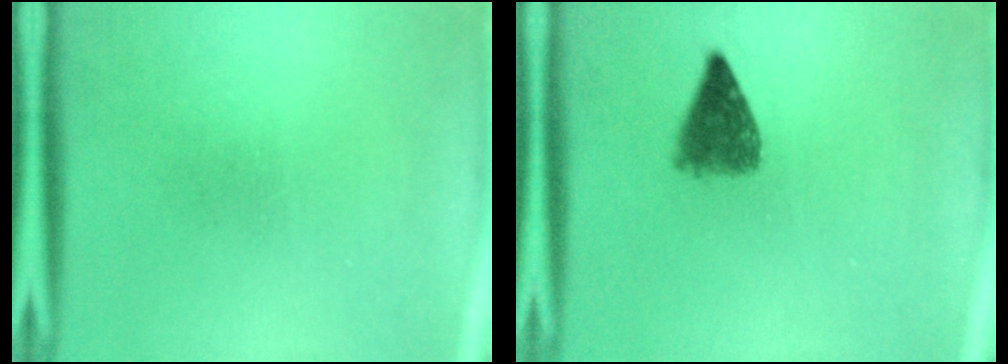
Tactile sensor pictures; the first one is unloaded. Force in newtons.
{"total": 3.9}